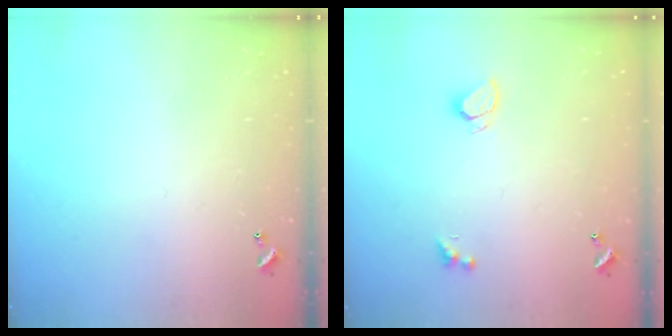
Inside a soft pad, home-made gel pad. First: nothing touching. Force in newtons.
{"total": 2.4, "press": 2.3, "slide": 0.6}